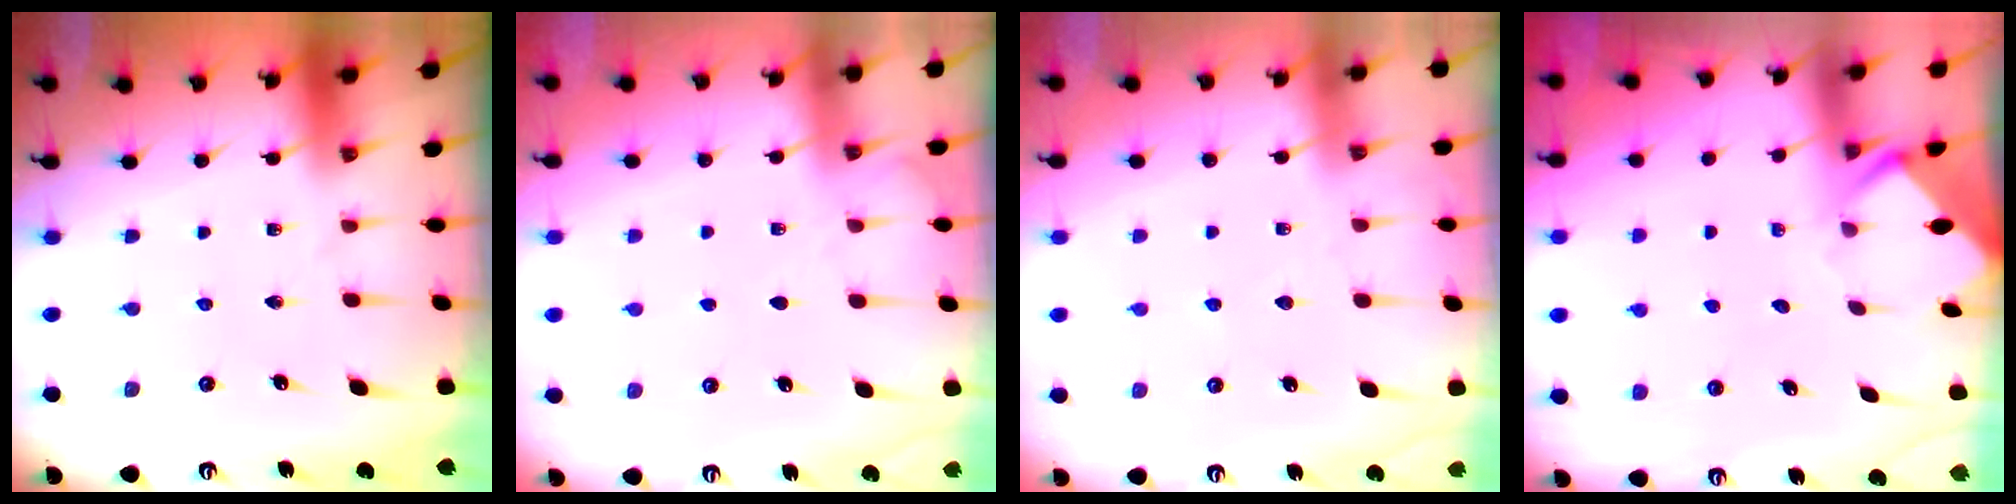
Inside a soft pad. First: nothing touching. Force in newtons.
{"total": 4.0, "press": 4.0, "slide": 0.5}
{"total": 5.0, "press": 4.9, "slide": 0.7}
{"total": 3.1, "press": 3.1, "slide": 0.1}